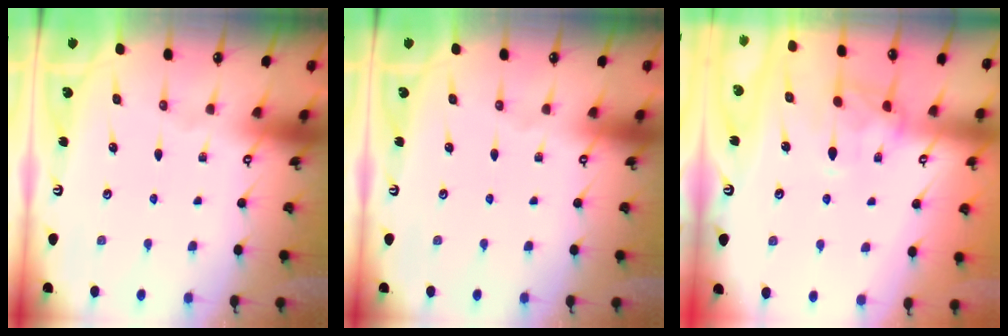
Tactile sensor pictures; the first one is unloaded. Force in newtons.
{"total": 0.0}
{"total": 2.4, "press": 2.2, "slide": 1.2}